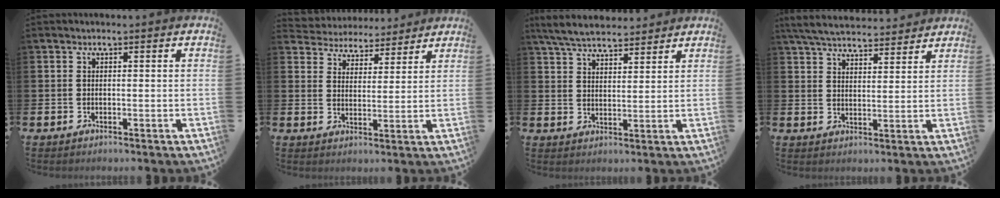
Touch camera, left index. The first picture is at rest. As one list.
[{"total": 4.3, "force": [4.0, 1.3, -0.8], "torque": [-0.013, -0.029, 0.071]}, {"total": 5.7, "force": [5.4, 1.1, 1.3], "torque": [-0.048, -0.017, 0.101]}, {"total": 5.8, "force": [5.6, 0.9, 1.1], "torque": [-0.045, -0.026, 0.102]}]